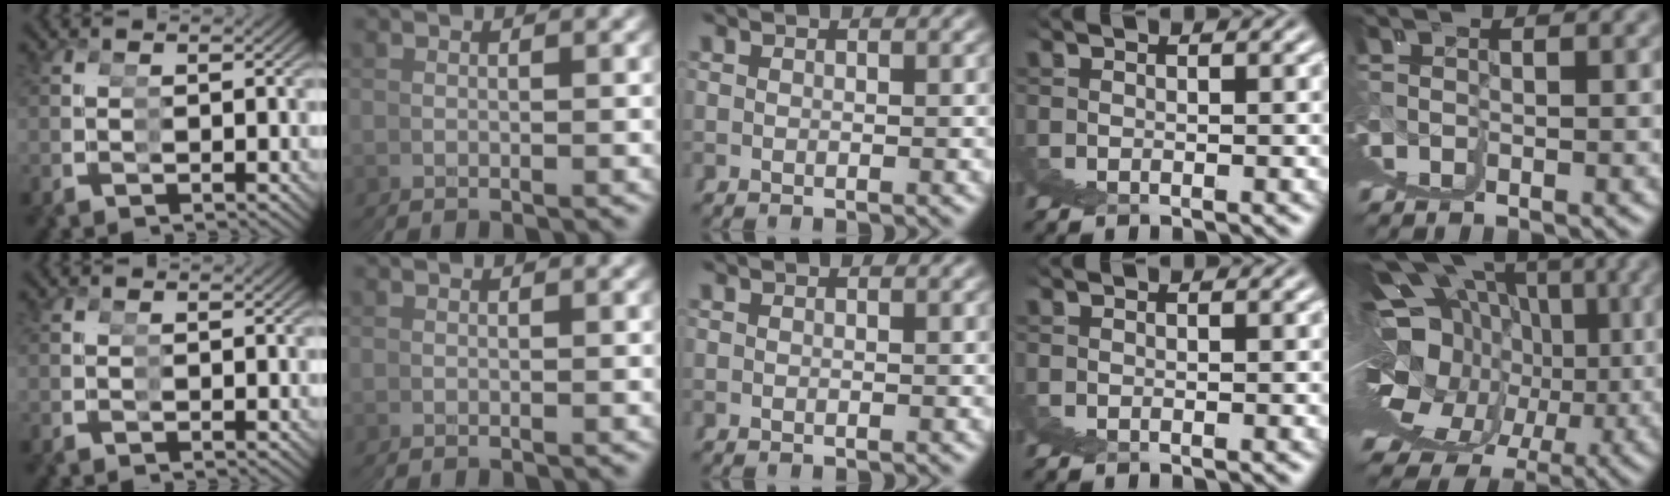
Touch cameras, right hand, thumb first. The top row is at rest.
{"little": {"total": 15.4, "force": [3.0, 9.3, 12.0], "torque": [-0.156, -0.006, 0.061]}}